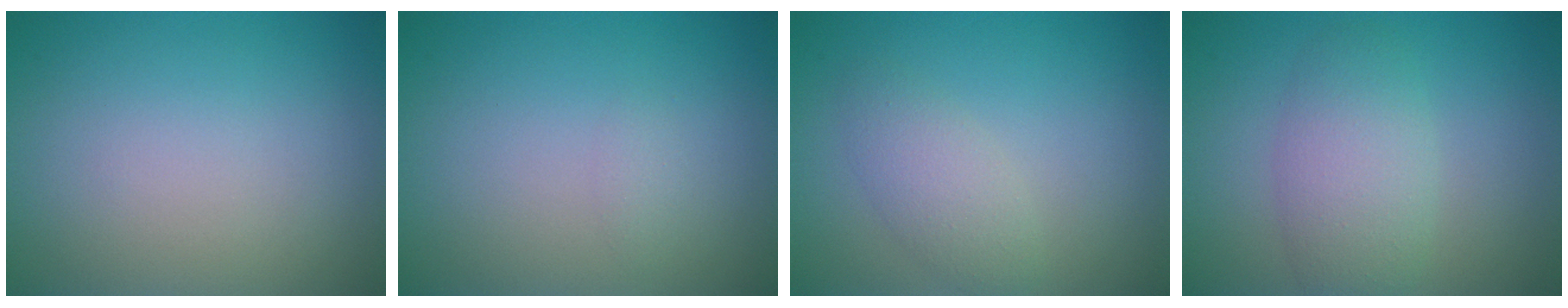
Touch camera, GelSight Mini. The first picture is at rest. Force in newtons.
{"total": 0.6, "press": 0.6, "slide": 0.0}
{"total": 2.4, "press": 2.4, "slide": 0.1}
{"total": 4.0, "press": 4.0, "slide": 0.3}